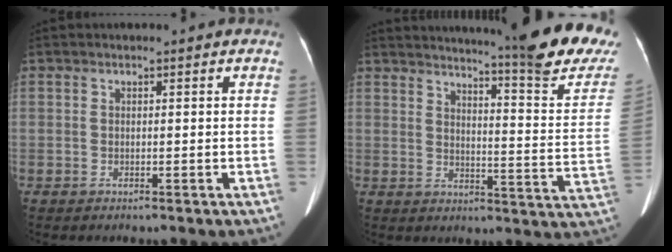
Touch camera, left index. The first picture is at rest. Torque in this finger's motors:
{"motor_torque": [0.91, -1.24, 0.10, 0.08]}